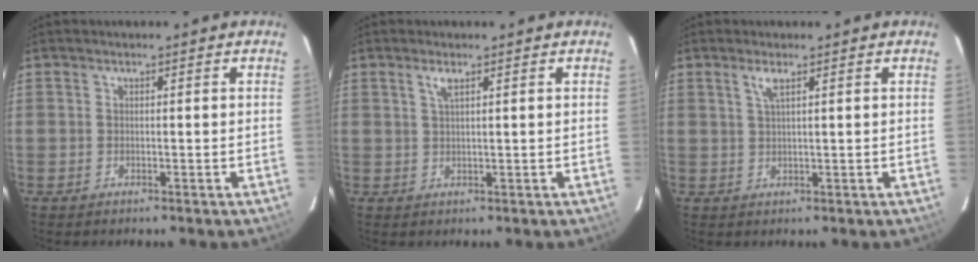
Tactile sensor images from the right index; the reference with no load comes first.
{"total": 1.8, "force": [1.0, 0.3, 1.5], "torque": [-0.029, 0.003, 0.019]}
{"total": 2.1, "force": [1.2, 0.2, 1.7], "torque": [-0.034, 0.002, 0.022]}